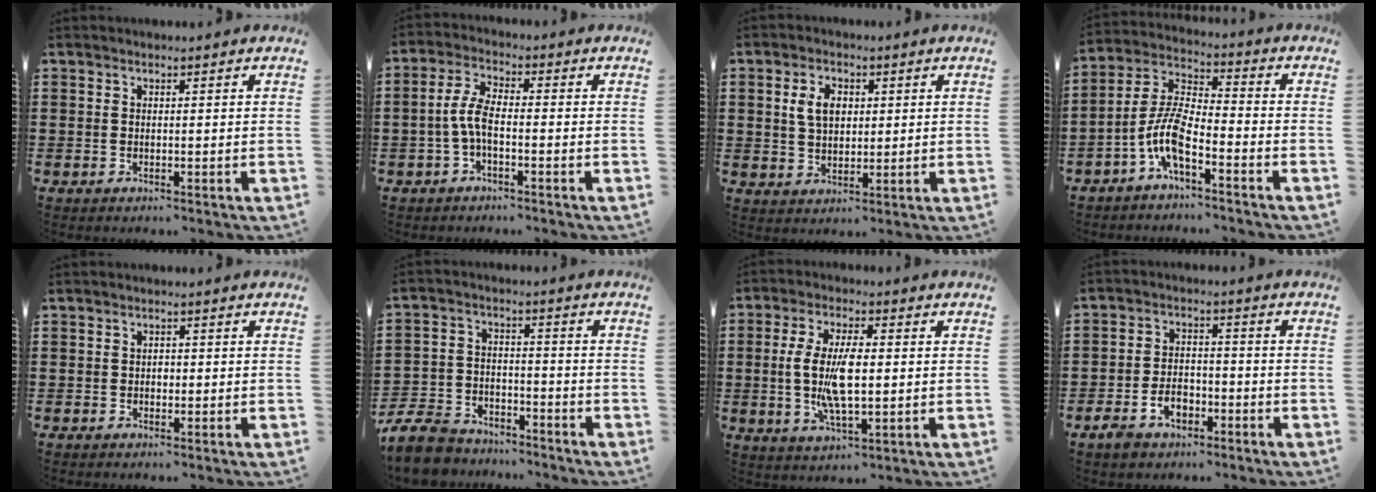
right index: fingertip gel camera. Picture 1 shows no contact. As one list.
[{"total": 5.1, "force": [-1.2, 1.8, 4.6], "torque": [-0.110, -0.003, -0.030]}, {"total": 4.7, "force": [1.1, 3.2, 3.3], "torque": [-0.074, 0.014, 0.017]}, {"total": 7.9, "force": [-4.5, 2.2, 6.1], "torque": [-0.154, -0.015, -0.092]}, {"total": 0.9, "force": [-0.1, 0.7, 0.6], "torque": [-0.013, 0.001, -0.003]}, {"total": 7.8, "force": [-7.3, 2.1, 1.7], "torque": [-0.050, 0.017, -0.146]}, {"total": 9.4, "force": [0.0, 3.6, 8.8], "torque": [-0.191, -0.004, -0.008]}, {"total": 4.8, "force": [-2.7, 3.1, 2.5], "torque": [-0.050, 0.003, -0.057]}]